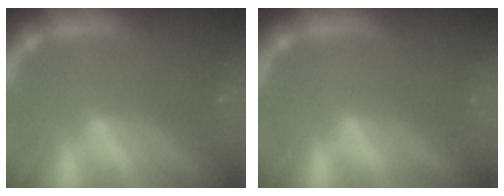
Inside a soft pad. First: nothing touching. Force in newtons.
{"total": 0.0}